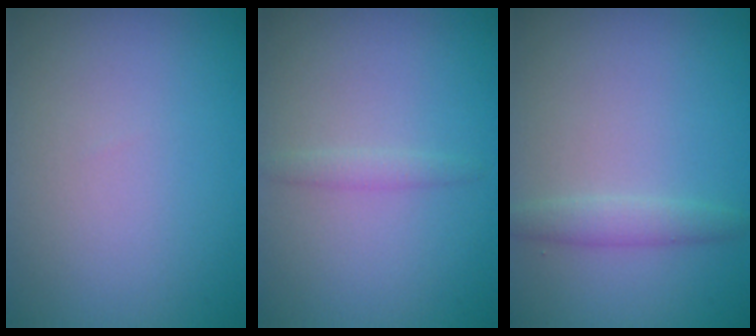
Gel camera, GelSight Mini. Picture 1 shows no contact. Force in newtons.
{"total": 1.0, "press": 0.9, "slide": 0.2}
{"total": 1.7, "press": 1.7, "slide": 0.1}